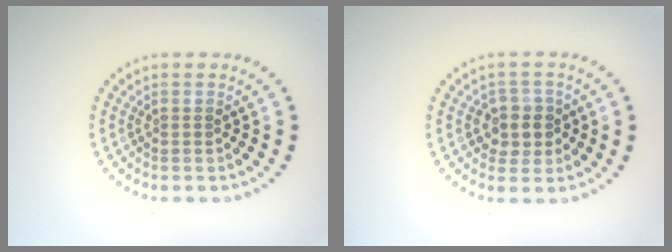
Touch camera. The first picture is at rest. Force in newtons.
{"total": 2.6, "press": 2.5, "slide": 0.8}